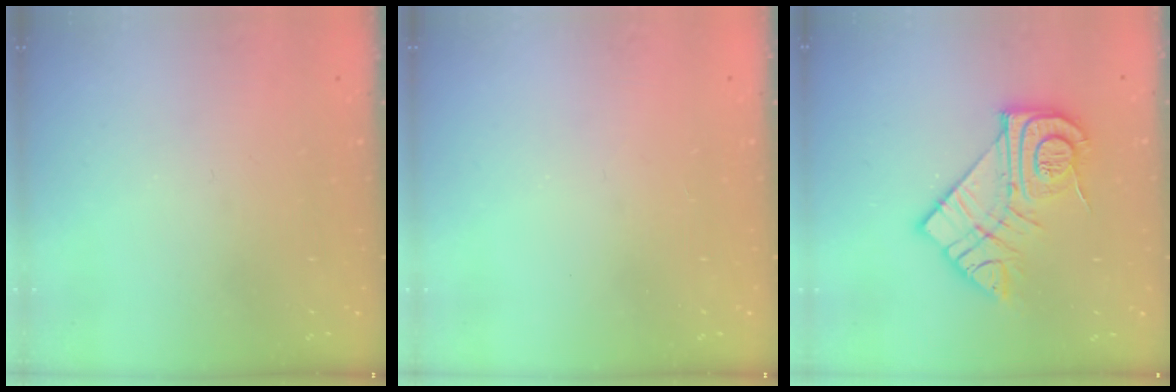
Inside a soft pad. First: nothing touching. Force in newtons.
{"total": 3.4, "press": 3.3, "slide": 0.5}
{"total": 15.9, "press": 15.9, "slide": 1.0}